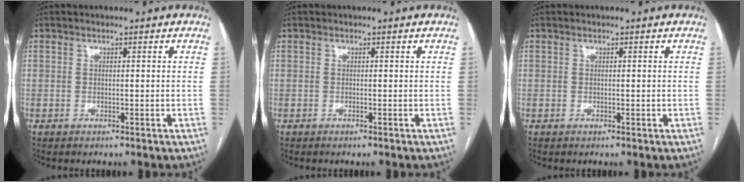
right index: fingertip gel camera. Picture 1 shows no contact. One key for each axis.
{"total": 0.0}
{"total": 0.0}